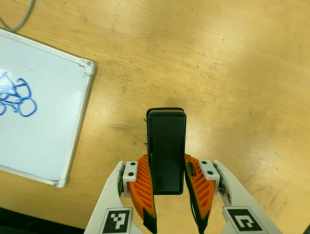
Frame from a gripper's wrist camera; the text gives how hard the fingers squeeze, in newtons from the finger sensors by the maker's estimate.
{"total": 6.6, "left": 4.7, "right": 8.4}